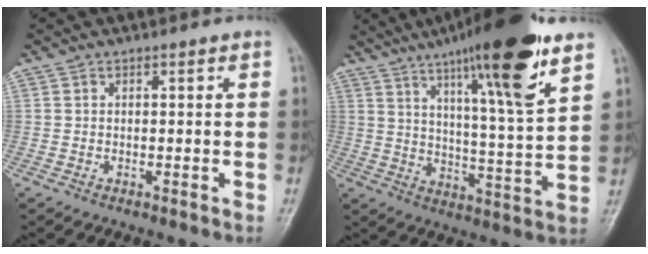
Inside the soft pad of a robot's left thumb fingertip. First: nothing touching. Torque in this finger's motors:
{"motor_torque": [0.62, -0.75, 2.46, -0.31, 0.41]}